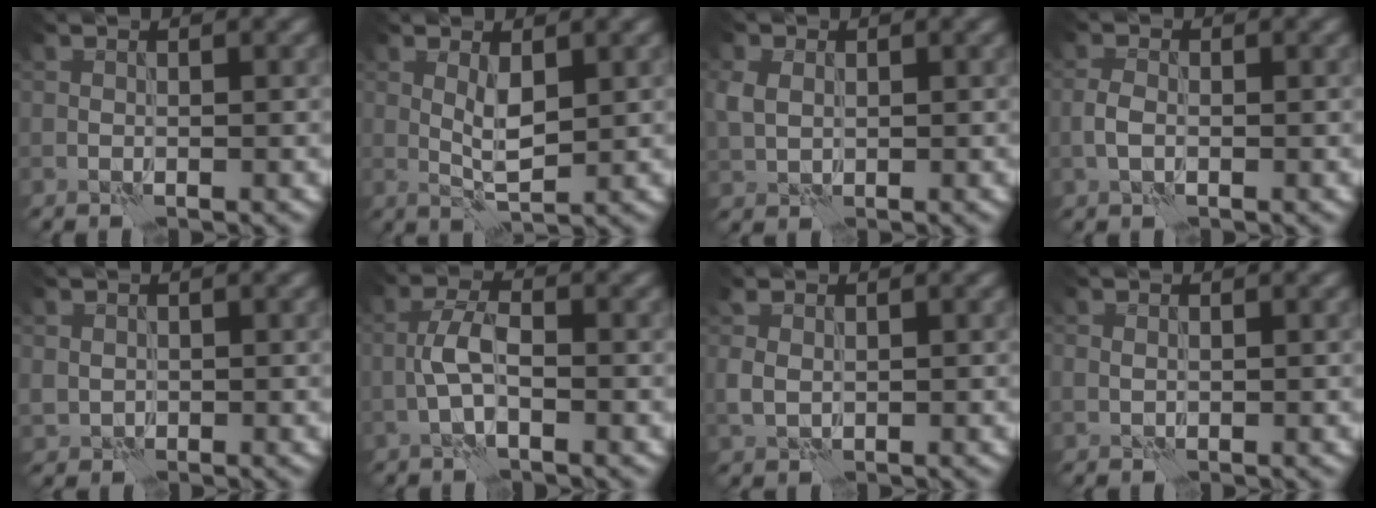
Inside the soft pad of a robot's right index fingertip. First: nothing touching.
{"total": 2.4, "force": [0.8, 0.8, 2.1], "torque": [-0.047, -0.005, 0.016]}
{"total": 2.3, "force": [0.6, 1.9, 1.1], "torque": [-0.033, 0.003, 0.009]}
{"total": 1.5, "force": [-0.3, 1.0, 1.1], "torque": [-0.025, 0.002, -0.011]}
{"total": 1.2, "force": [0.2, 1.2, 0.0], "torque": [-0.001, -0.006, 0.004]}
{"total": 2.8, "force": [-0.7, 1.1, 2.4], "torque": [-0.053, 0.007, -0.022]}
{"total": 1.9, "force": [0.5, 1.5, 1.1], "torque": [-0.032, -0.001, 0.011]}
{"total": 0.8, "force": [0.3, 0.7, 0.2], "torque": [-0.004, -0.003, 0.006]}